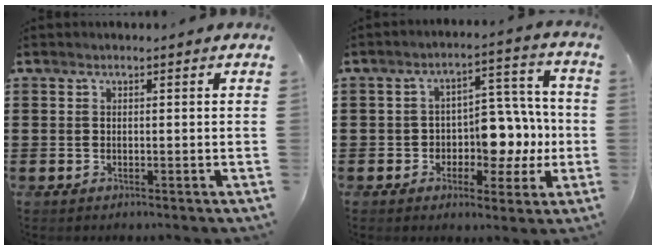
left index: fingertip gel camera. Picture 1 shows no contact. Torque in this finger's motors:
{"motor_torque": [1.22, 0.52, 0.29, 0.07]}